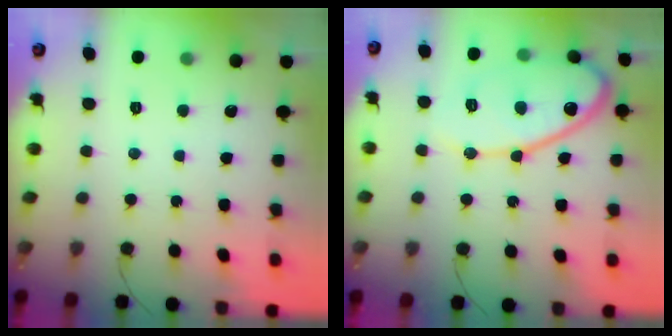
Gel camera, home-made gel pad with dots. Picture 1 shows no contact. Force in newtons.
{"total": 15.6, "press": 15.6, "slide": 1.4}